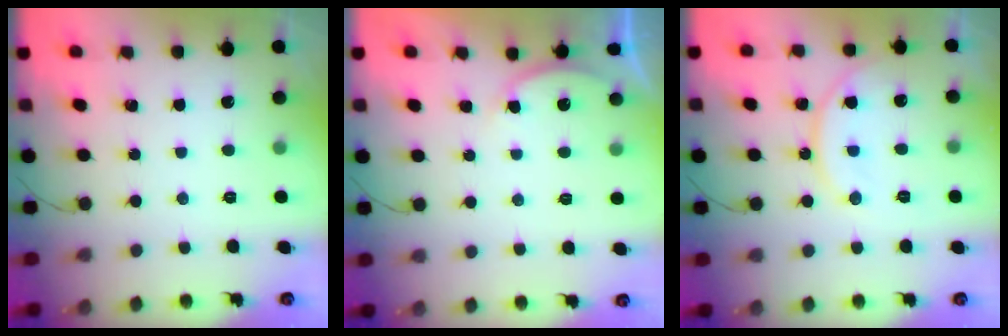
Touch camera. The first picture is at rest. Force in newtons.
{"total": 3.2, "press": 3.1, "slide": 0.6}
{"total": 12.4, "press": 12.4, "slide": 1.0}